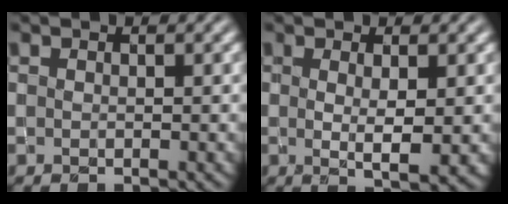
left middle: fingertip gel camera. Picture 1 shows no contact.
{"total": 2.8, "force": [0.2, 0.4, 2.7], "torque": [-0.049, -0.010, 0.008]}